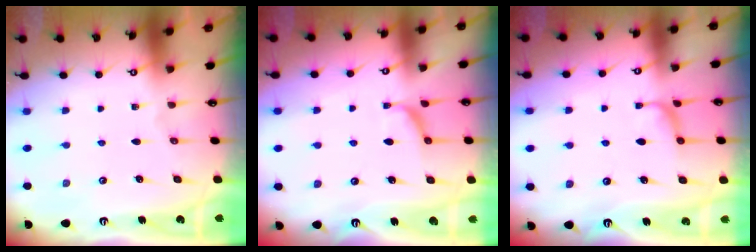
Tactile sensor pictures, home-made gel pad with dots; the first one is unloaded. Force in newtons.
{"total": 1.0, "press": 0.7, "slide": 0.7}
{"total": 1.0, "press": 0.8, "slide": 0.6}